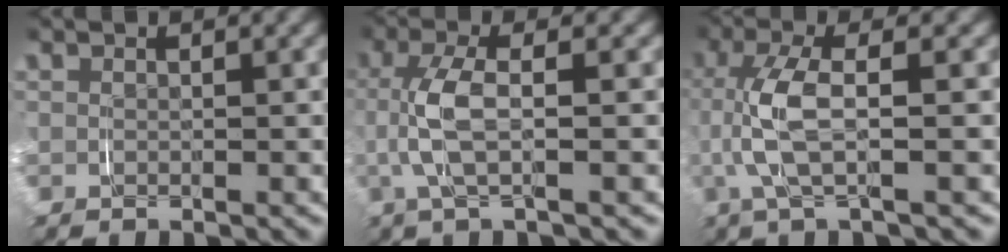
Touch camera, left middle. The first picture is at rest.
{"total": 4.5, "force": [0.3, 1.1, 4.3], "torque": [-0.109, 0.004, 0.004]}
{"total": 5.3, "force": [0.5, 1.4, 5.1], "torque": [-0.126, 0.006, 0.007]}